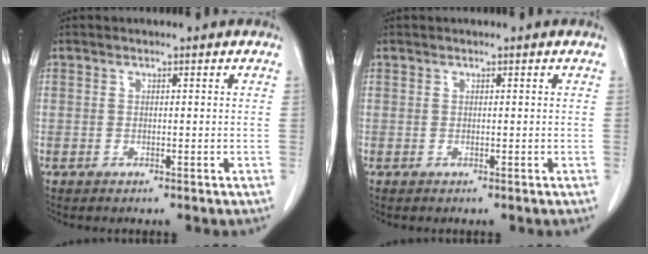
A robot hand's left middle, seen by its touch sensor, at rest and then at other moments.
{"total": 0.0}